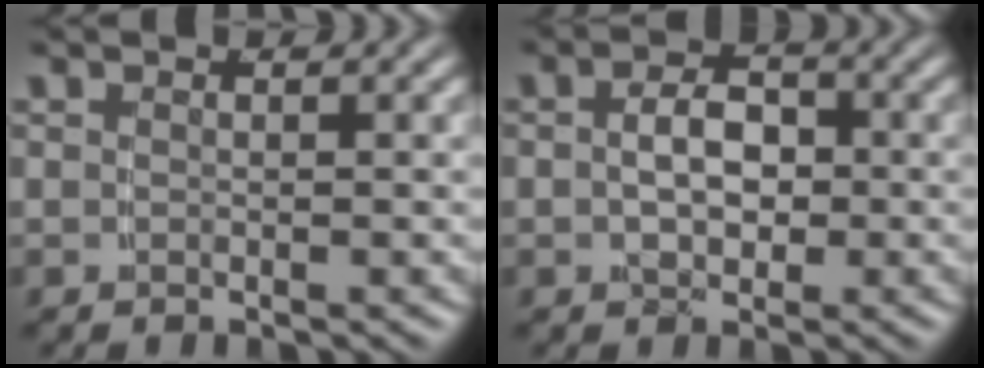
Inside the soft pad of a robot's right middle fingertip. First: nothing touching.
{"total": 3.1, "force": [-0.6, 1.7, 2.5], "torque": [-0.039, -0.005, -0.005]}